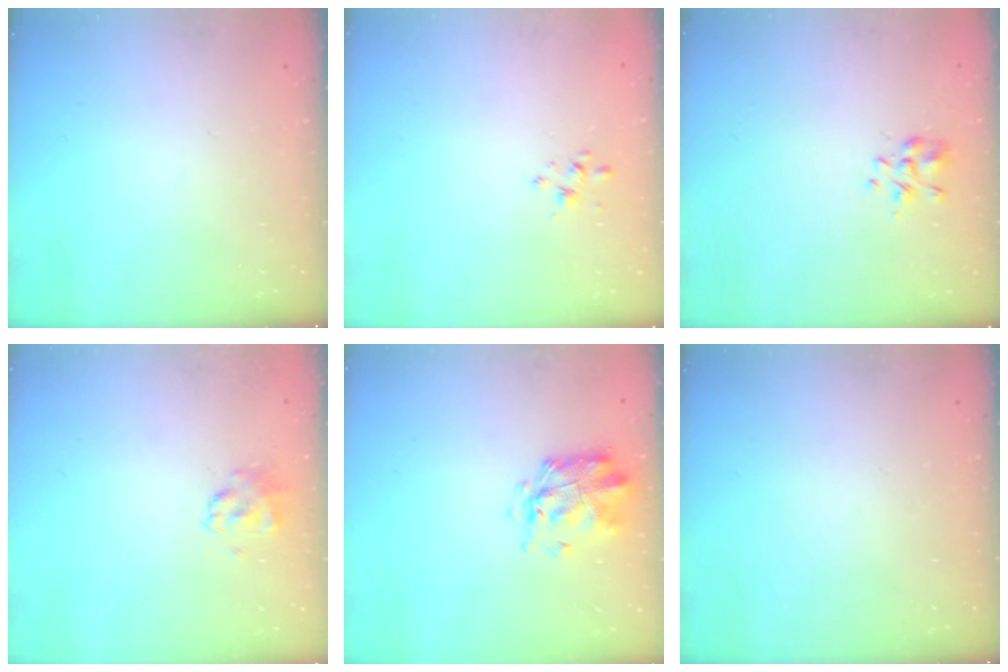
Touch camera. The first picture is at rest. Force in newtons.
{"total": 2.1, "press": 2.0, "slide": 0.7}
{"total": 2.5, "press": 2.3, "slide": 0.8}
{"total": 1.5, "press": 1.3, "slide": 0.6}
{"total": 3.0, "press": 2.8, "slide": 1.0}
{"total": 0.0}